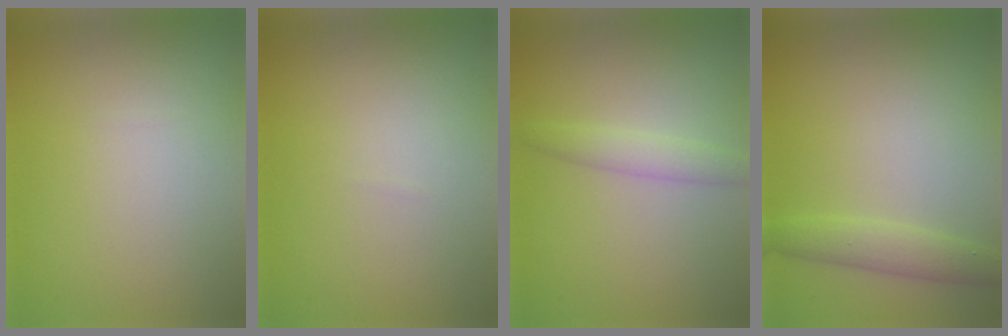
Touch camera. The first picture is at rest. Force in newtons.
{"total": 0.0}
{"total": 2.0, "press": 2.0, "slide": 0.0}
{"total": 1.9, "press": 1.9, "slide": 0.1}